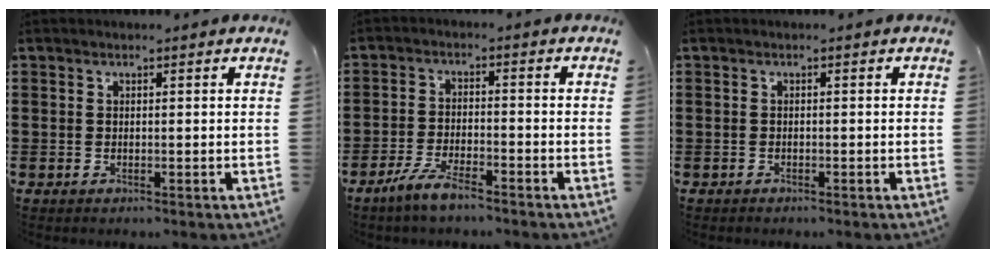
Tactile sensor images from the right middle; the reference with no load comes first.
{"total": 4.7, "force": [-3.8, 0.8, 2.8], "torque": [-0.065, -0.004, -0.075]}
{"total": 0.6, "force": [-0.5, 0.3, 0.0], "torque": [-0.001, 0.003, -0.013]}